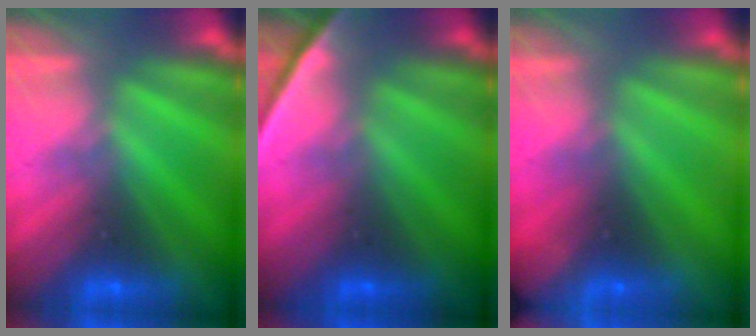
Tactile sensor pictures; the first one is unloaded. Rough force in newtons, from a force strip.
{"total": 2.1}
{"total": 7.0}